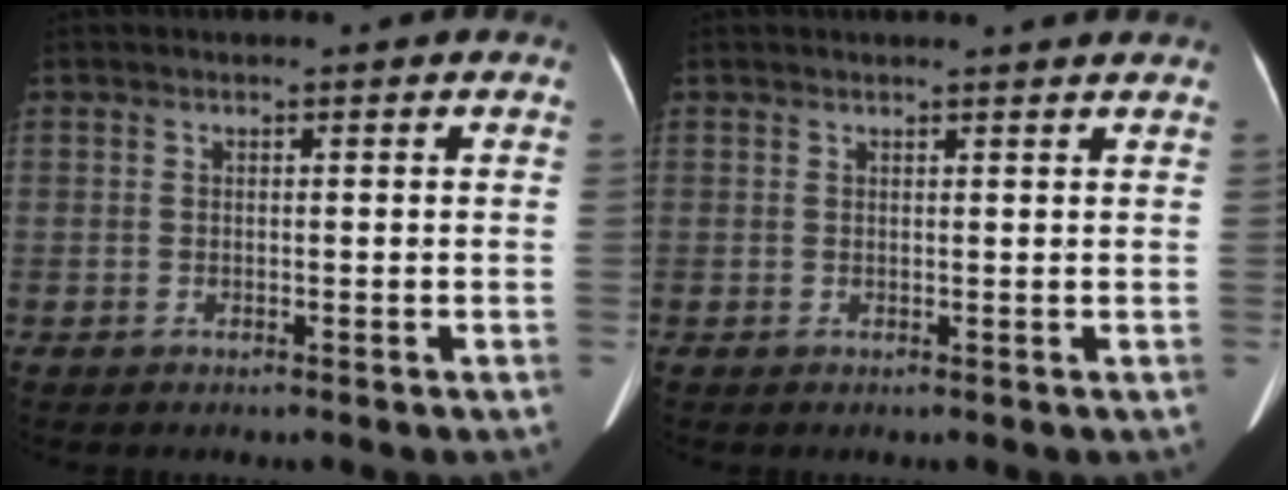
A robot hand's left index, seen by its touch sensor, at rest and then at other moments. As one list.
[{"total": 2.6, "force": [2.4, -0.5, 0.8], "torque": [-0.014, 0.002, 0.027]}]